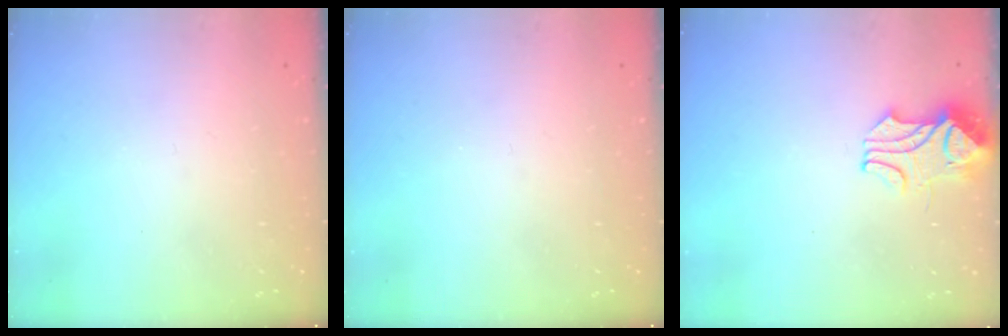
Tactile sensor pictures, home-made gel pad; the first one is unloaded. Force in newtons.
{"total": 0.0}
{"total": 2.1, "press": 2.0, "slide": 0.9}